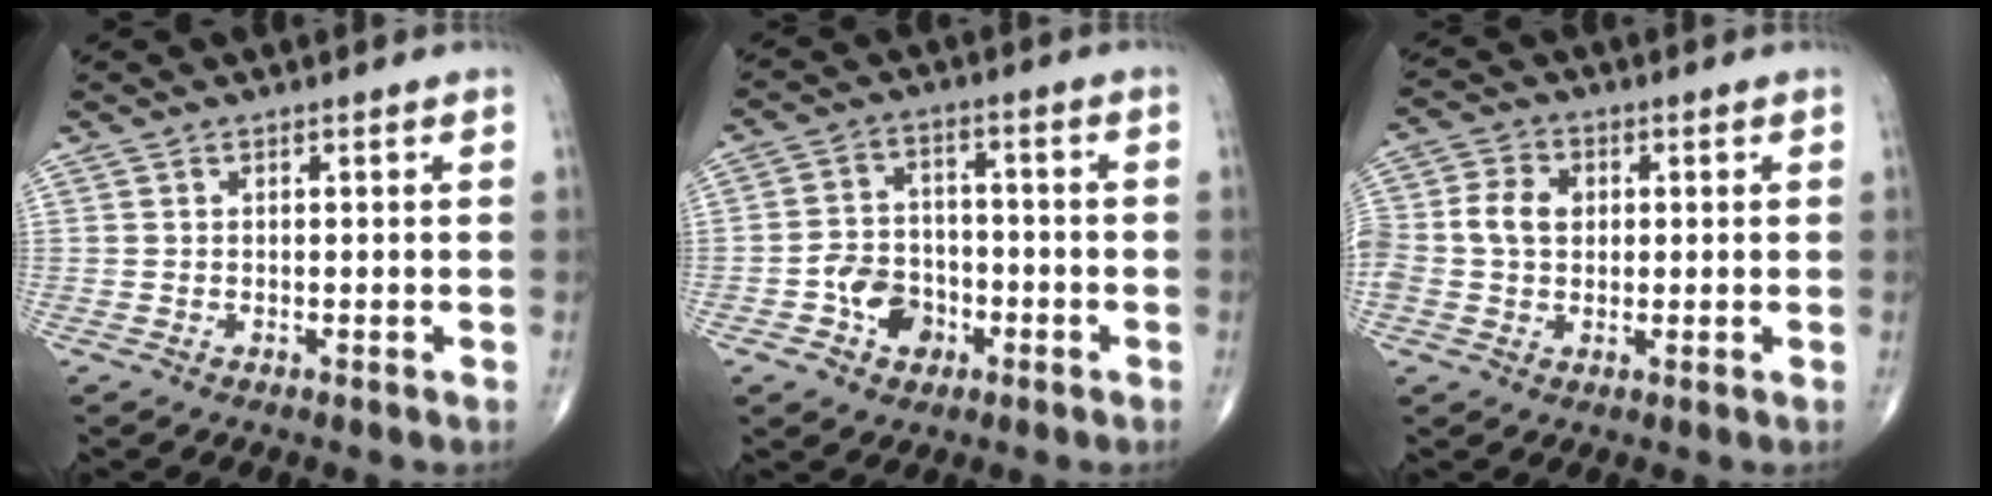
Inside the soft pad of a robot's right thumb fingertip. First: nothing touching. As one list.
[{"total": 8.1, "force": [-3.2, 6.1, 4.2], "torque": [-0.041, 0.026, -0.056]}, {"total": 7.6, "force": [0.6, 6.1, 4.6], "torque": [-0.086, 0.016, 0.008]}]